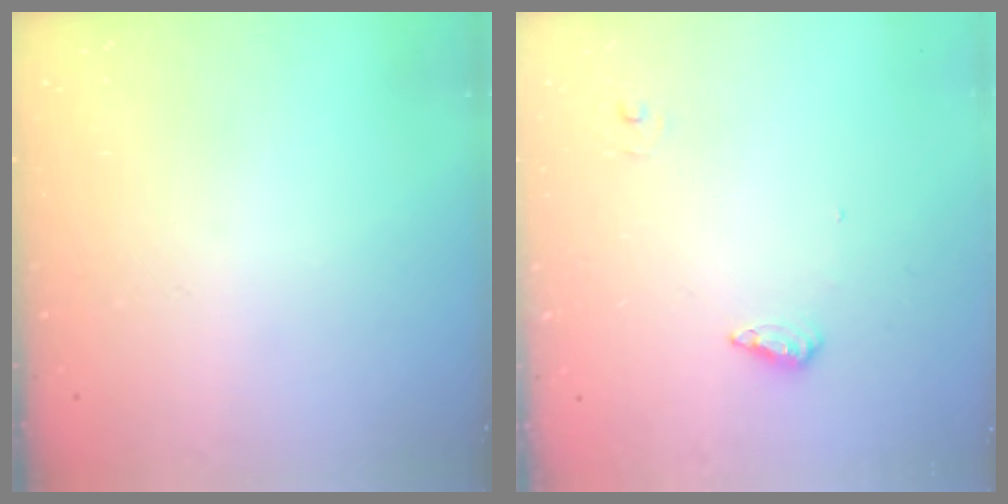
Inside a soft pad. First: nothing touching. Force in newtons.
{"total": 5.9, "press": 5.8, "slide": 1.4}